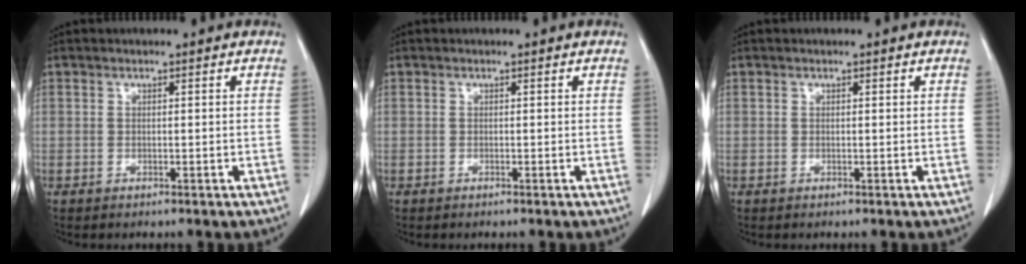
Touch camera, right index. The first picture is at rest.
{"total": 0.0}
{"total": 0.0}